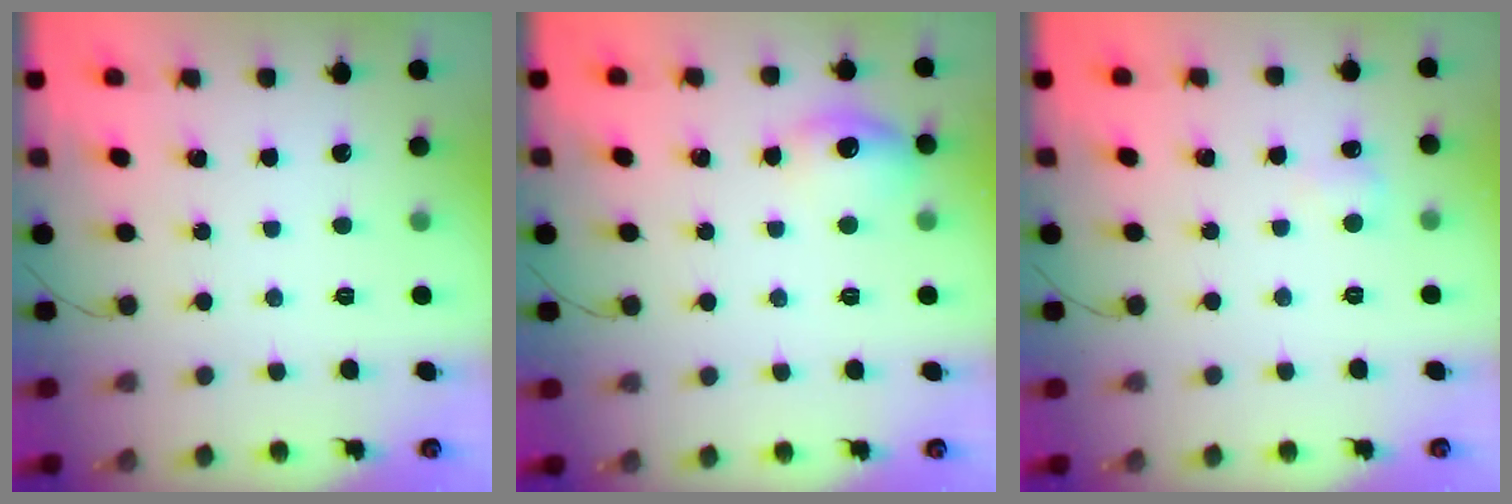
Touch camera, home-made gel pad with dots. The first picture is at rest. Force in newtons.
{"total": 9.9, "press": 9.9, "slide": 0.4}
{"total": 5.3, "press": 5.0, "slide": 1.5}